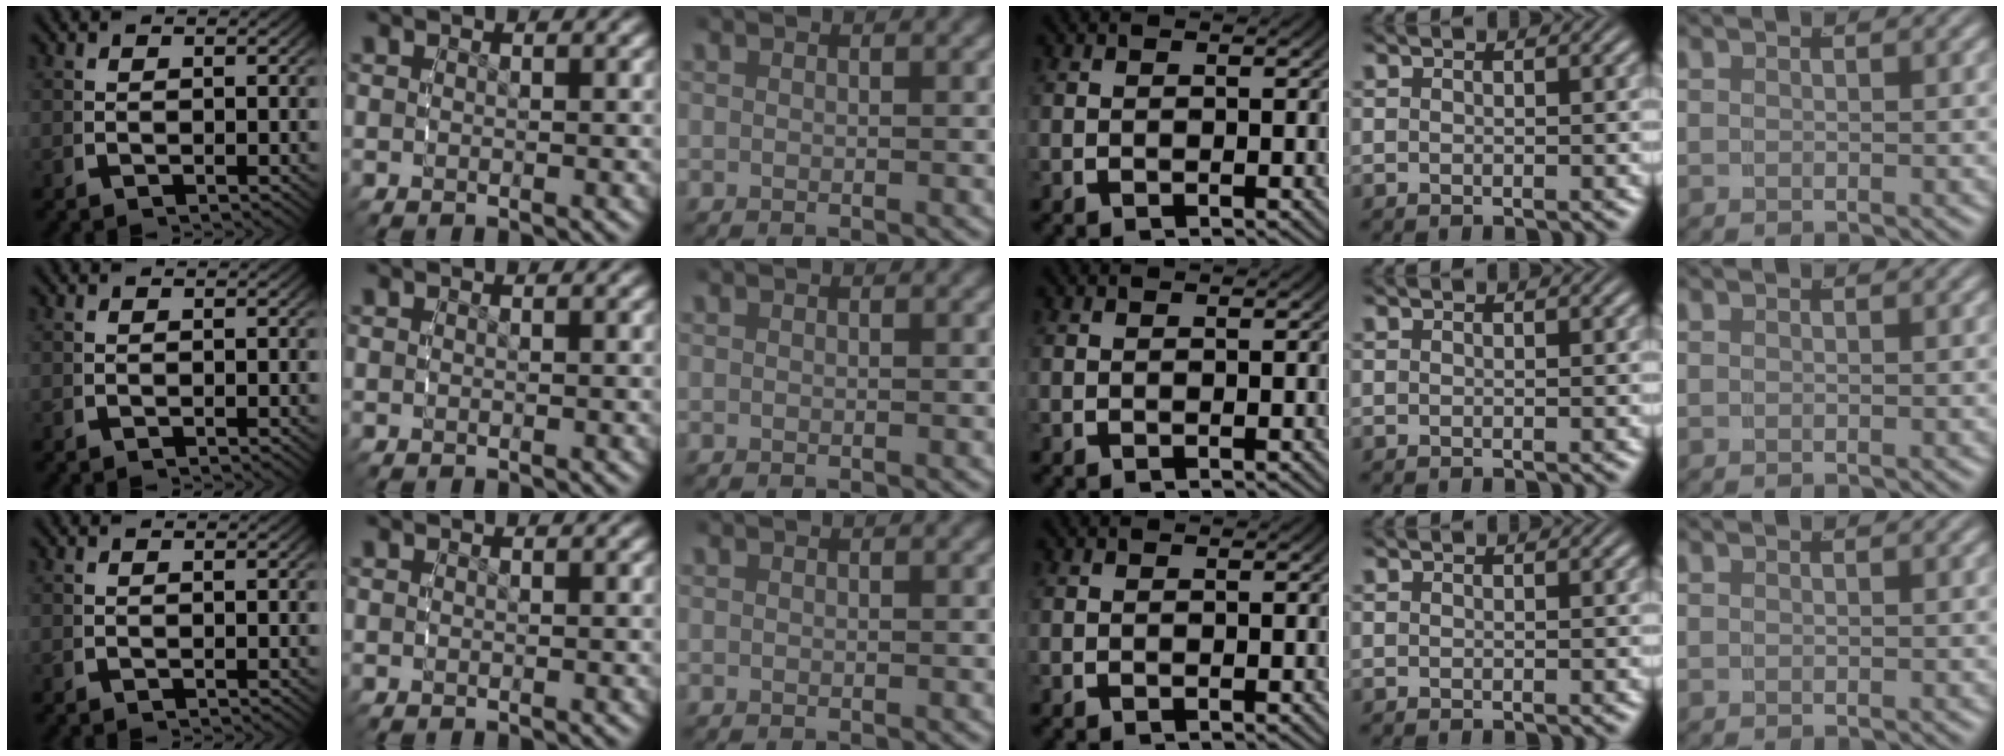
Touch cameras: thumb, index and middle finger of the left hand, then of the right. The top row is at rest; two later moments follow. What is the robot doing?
{"motion": "reach", "object": "pen bag"}